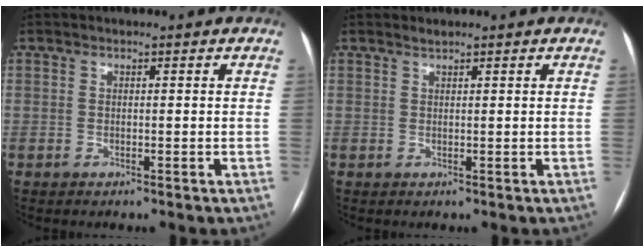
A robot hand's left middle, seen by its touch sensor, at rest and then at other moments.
{"total": 0.6, "force": [0.6, 0.0, 0.1], "torque": [-0.006, 0.004, 0.013]}